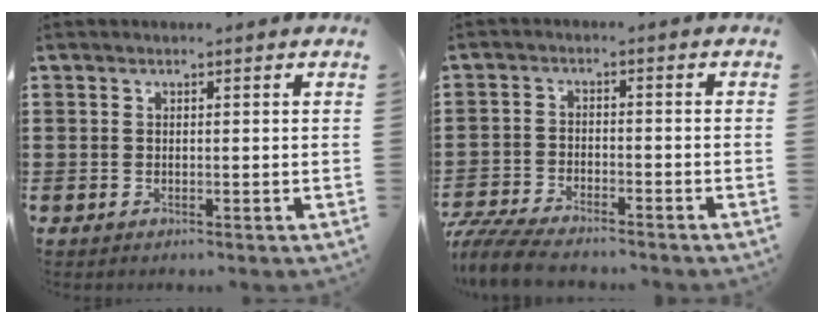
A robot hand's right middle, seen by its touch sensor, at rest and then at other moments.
{"total": 6.1, "force": [-5.7, 1.0, 1.7], "torque": [-0.049, 0.001, -0.116]}